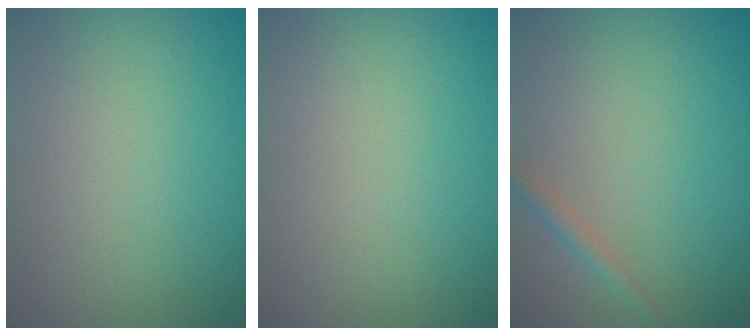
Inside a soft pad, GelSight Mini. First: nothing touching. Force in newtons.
{"total": 0.0}
{"total": 1.2, "press": 1.2, "slide": 0.1}